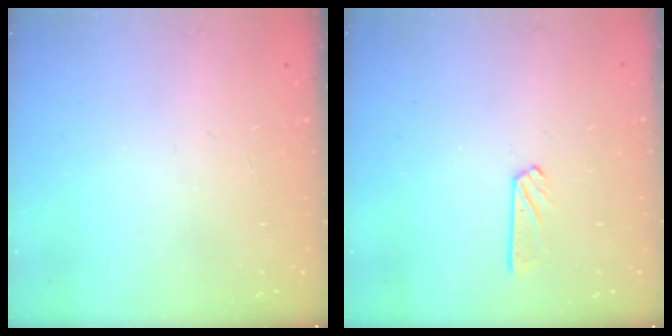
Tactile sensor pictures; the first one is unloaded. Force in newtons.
{"total": 4.1, "press": 4.1, "slide": 0.3}